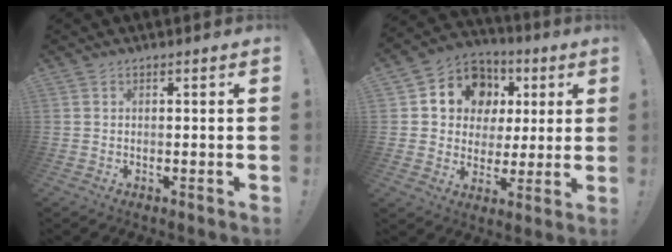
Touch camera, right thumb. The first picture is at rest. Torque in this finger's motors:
{"motor_torque": [1.78, 1.94, 0.11, -0.06, 0.02]}